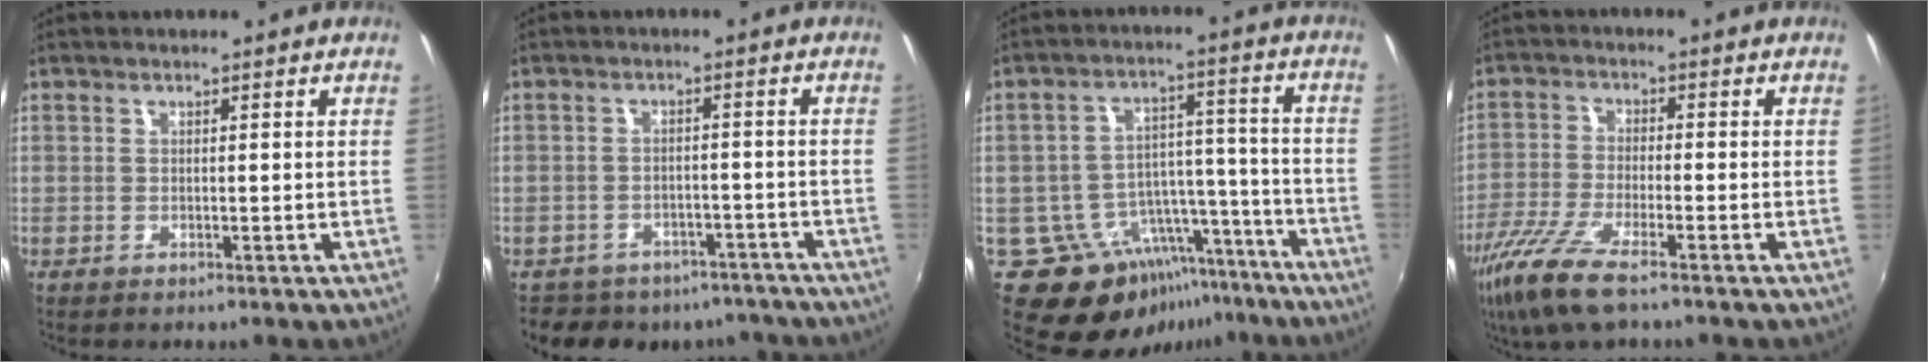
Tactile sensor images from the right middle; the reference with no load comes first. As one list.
[{"total": 13.8, "force": [-11.2, 7.2, 3.7], "torque": [-0.090, 0.010, -0.138]}, {"total": 15.3, "force": [-10.8, 9.3, 5.5], "torque": [-0.102, 0.037, -0.137]}, {"total": 9.8, "force": [-6.8, 1.6, 6.9], "torque": [-0.163, -0.028, -0.135]}]